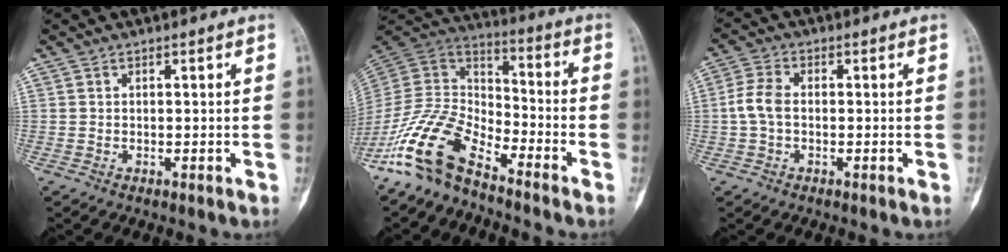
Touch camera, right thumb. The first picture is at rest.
{"total": 13.9, "force": [-10.4, 5.5, 7.4], "torque": [-0.140, 0.082, -0.213]}
{"total": 4.7, "force": [-0.4, 2.9, 3.7], "torque": [-0.083, 0.012, -0.016]}